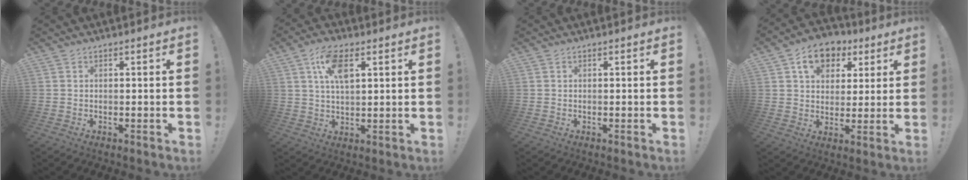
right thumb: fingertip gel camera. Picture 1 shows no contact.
{"total": 9.4, "force": [3.8, 4.3, 7.4], "torque": [-0.130, 0.002, 0.068]}
{"total": 0.0}
{"total": 10.9, "force": [5.2, 8.1, 5.1], "torque": [-0.071, -0.017, 0.097]}